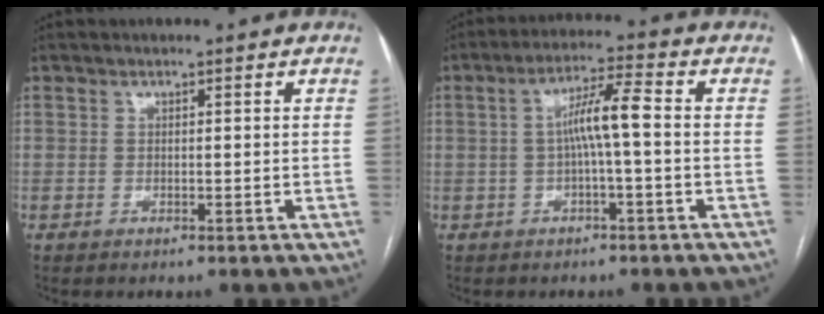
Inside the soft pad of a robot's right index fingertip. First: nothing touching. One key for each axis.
{"total": 6.1, "fx": -0.1, "fy": 0.2, "fz": 6.1, "tx": -0.112, "ty": 0.018, "tz": -0.002}